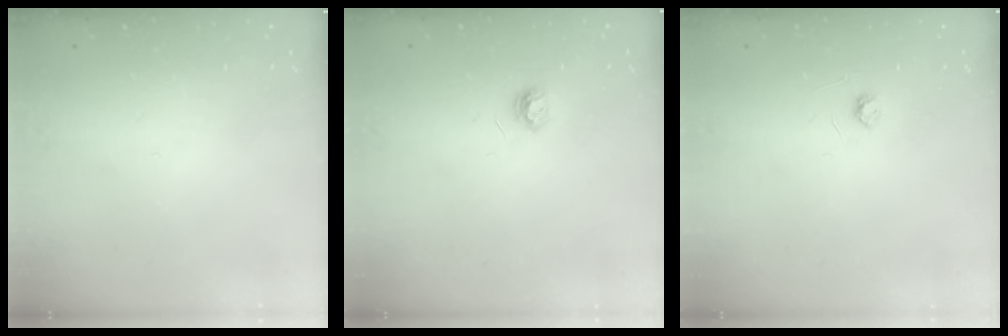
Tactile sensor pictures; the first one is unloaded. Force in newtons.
{"total": 3.9, "press": 3.8, "slide": 0.5}
{"total": 2.6, "press": 2.6, "slide": 0.3}